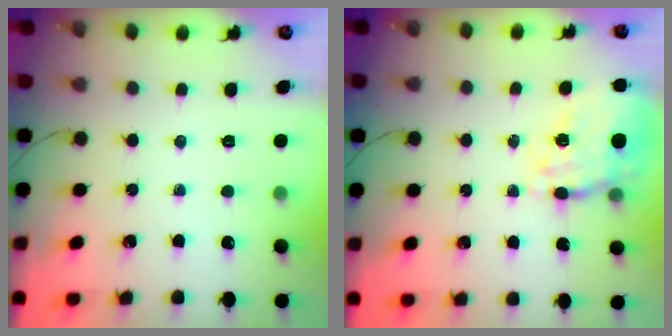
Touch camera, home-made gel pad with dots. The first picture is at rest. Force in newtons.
{"total": 19.4, "press": 19.3, "slide": 1.9}